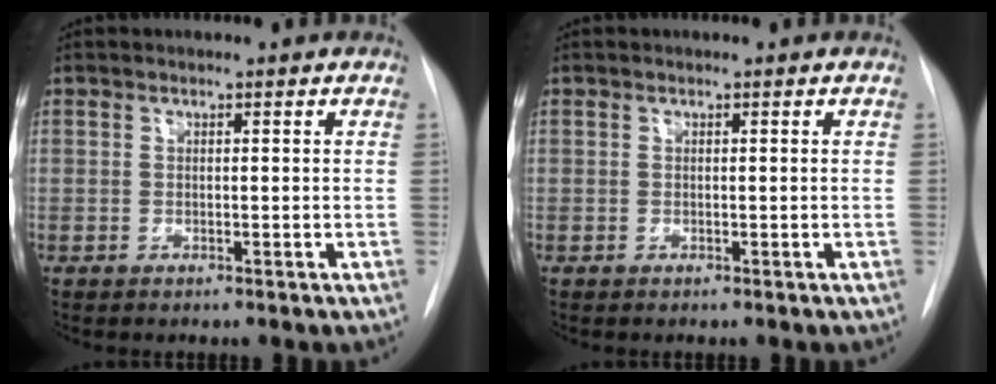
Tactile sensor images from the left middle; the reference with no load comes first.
{"total": 0.0}